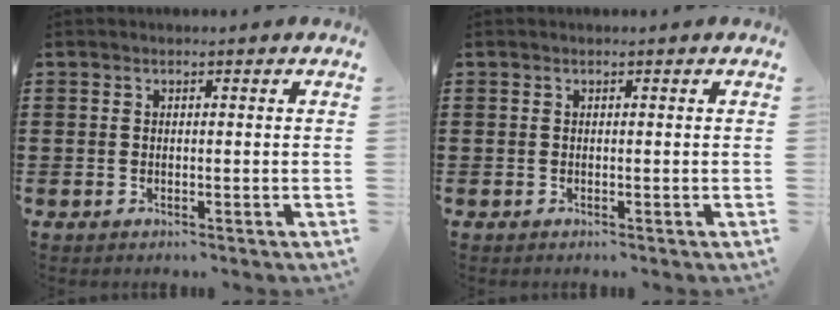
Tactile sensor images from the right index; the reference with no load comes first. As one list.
[{"total": 0.0}]